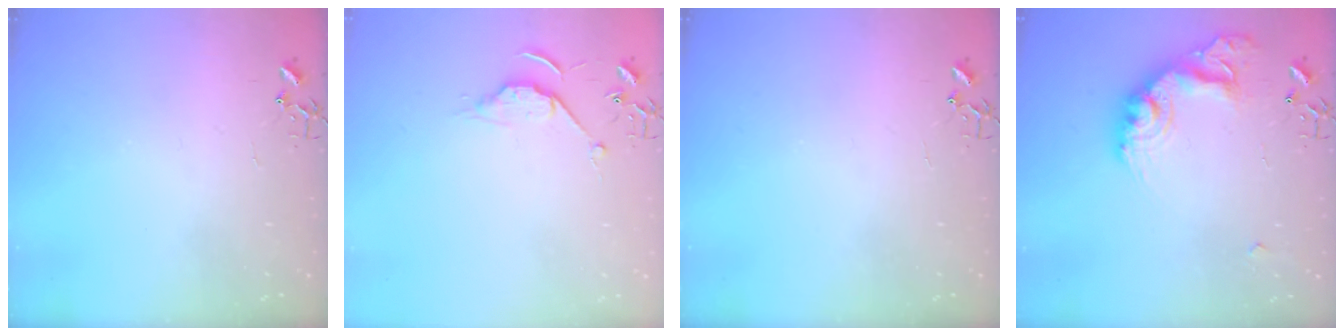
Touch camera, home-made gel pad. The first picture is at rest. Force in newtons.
{"total": 6.5, "press": 6.5, "slide": 0.8}
{"total": 0.0}
{"total": 19.3, "press": 19.2, "slide": 1.2}